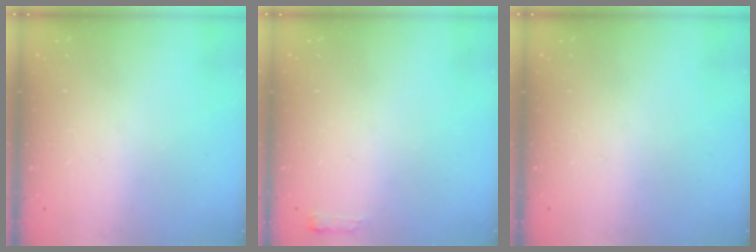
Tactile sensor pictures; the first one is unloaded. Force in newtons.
{"total": 2.7, "press": 2.6, "slide": 0.5}
{"total": 0.0}